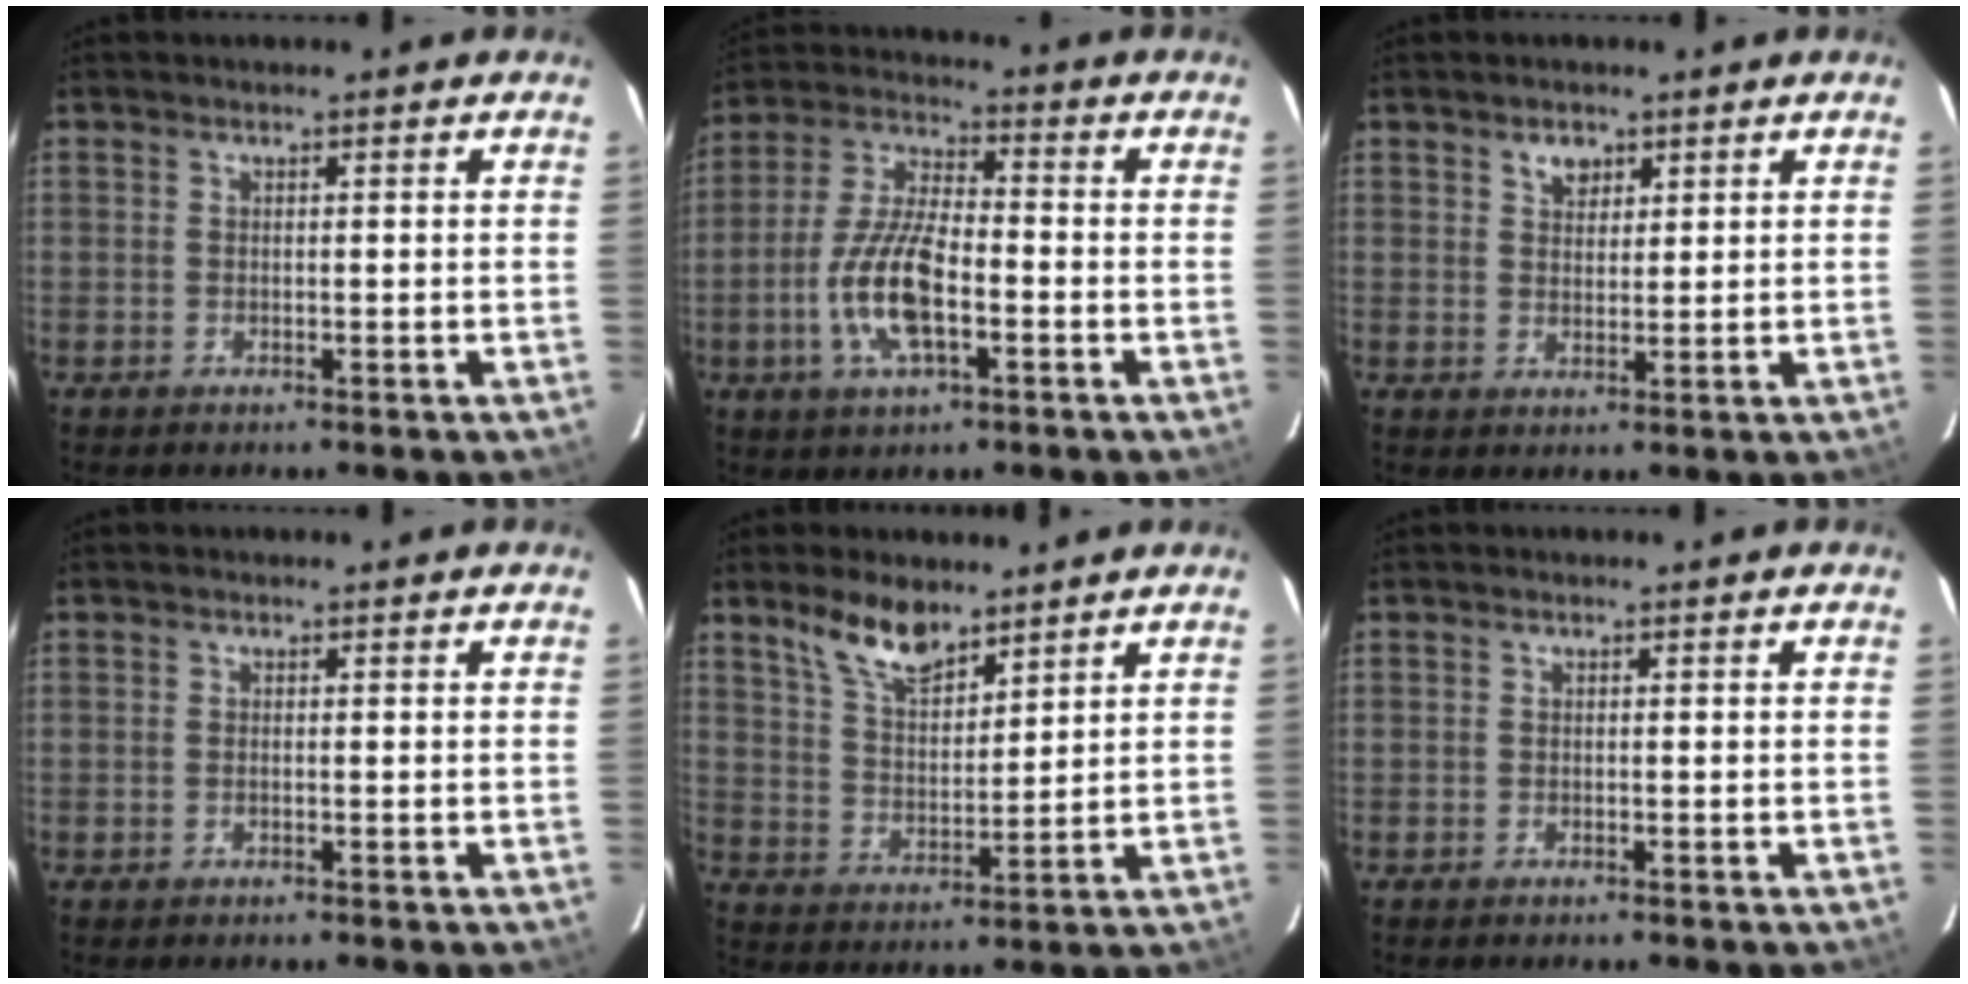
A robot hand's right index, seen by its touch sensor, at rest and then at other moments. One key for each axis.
{"total": 12.4, "fx": -4.0, "fy": 4.5, "fz": 10.8, "tx": -0.229, "ty": 0.000, "tz": -0.076}
{"total": 3.1, "fx": 1.8, "fy": 2.1, "fz": 1.3, "tx": -0.014, "ty": 0.007, "tz": 0.033}
{"total": 0.0}
{"total": 8.6, "fx": 6.5, "fy": 3.1, "fz": 4.7, "tx": -0.084, "ty": 0.006, "tz": 0.129}
{"total": 0.0}